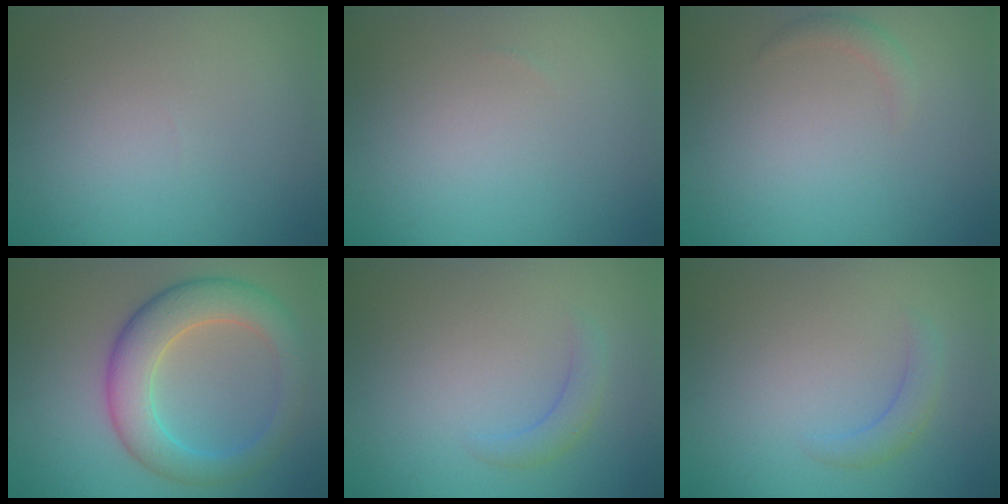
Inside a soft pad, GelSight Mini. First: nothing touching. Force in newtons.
{"total": 0.0}
{"total": 1.0, "press": 1.0, "slide": 0.0}
{"total": 6.5, "press": 6.5, "slide": 0.2}
{"total": 1.6, "press": 1.6, "slide": 0.1}
{"total": 1.6, "press": 1.6, "slide": 0.1}